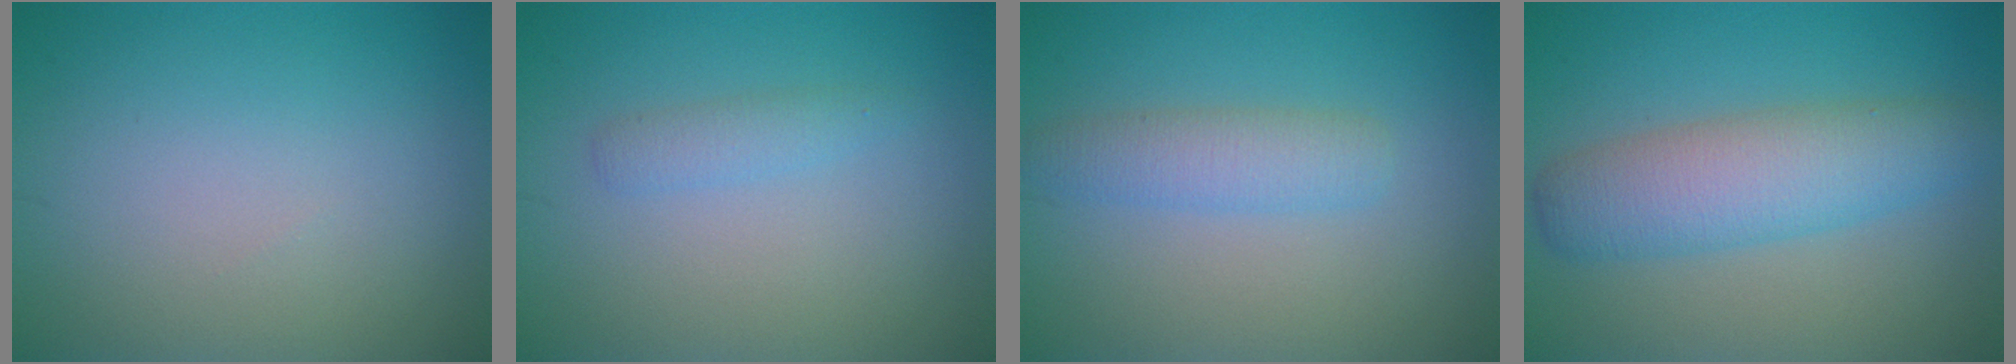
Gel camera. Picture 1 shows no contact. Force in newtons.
{"total": 1.4, "press": 1.4, "slide": 0.1}
{"total": 2.8, "press": 2.8, "slide": 0.1}
{"total": 5.8, "press": 5.8, "slide": 0.3}